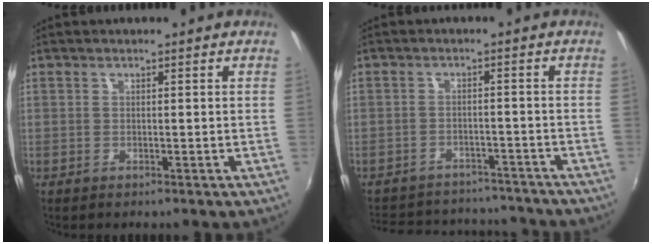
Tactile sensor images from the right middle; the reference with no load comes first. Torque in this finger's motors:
{"motor_torque": [0.41, -0.65, -0.13, -0.07]}